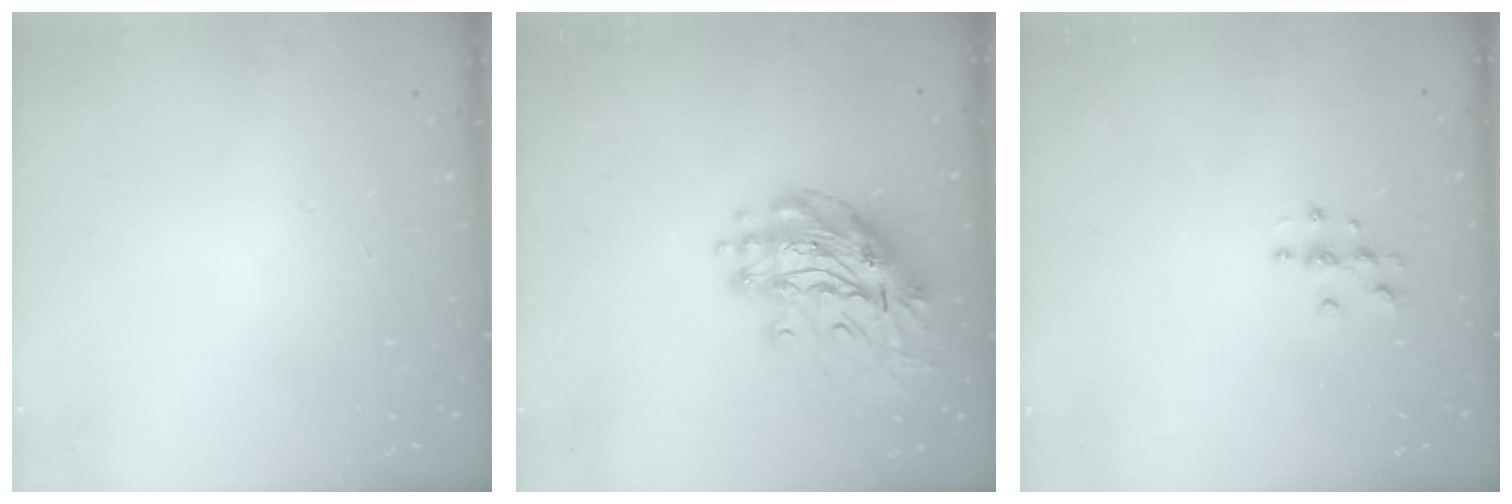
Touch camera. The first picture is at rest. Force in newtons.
{"total": 14.3, "press": 14.2, "slide": 1.9}
{"total": 3.7, "press": 3.7, "slide": 0.5}